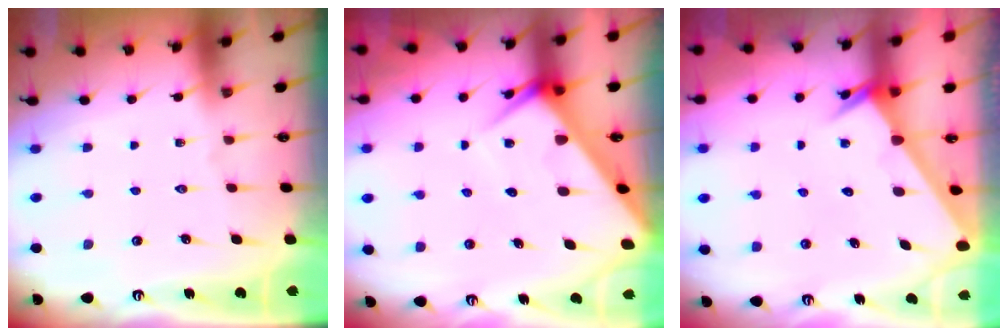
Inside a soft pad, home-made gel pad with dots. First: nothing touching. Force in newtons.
{"total": 7.4, "press": 7.4, "slide": 0.6}
{"total": 2.4, "press": 2.4, "slide": 0.1}